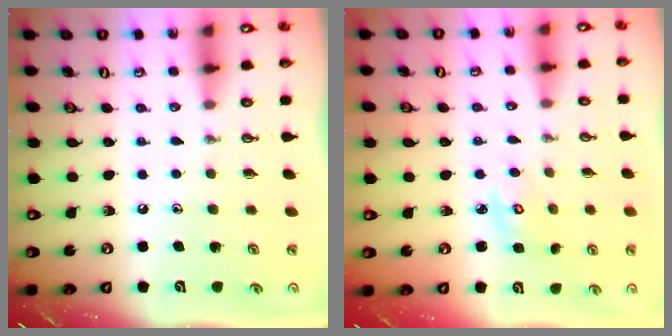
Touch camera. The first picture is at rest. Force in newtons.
{"total": 3.0, "press": 3.0, "slide": 0.1}